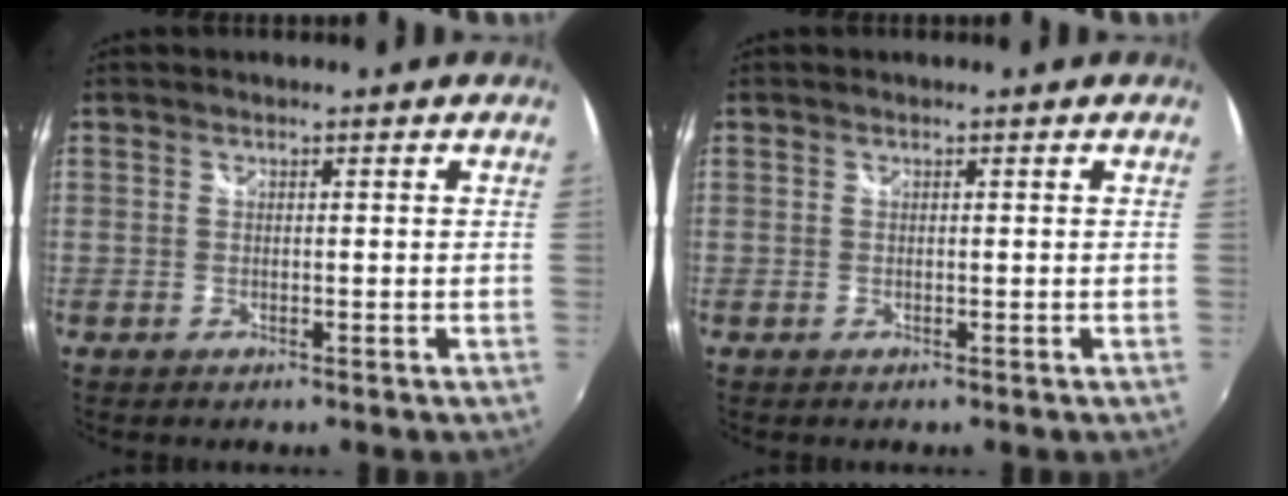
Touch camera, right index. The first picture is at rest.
{"total": 0.0}